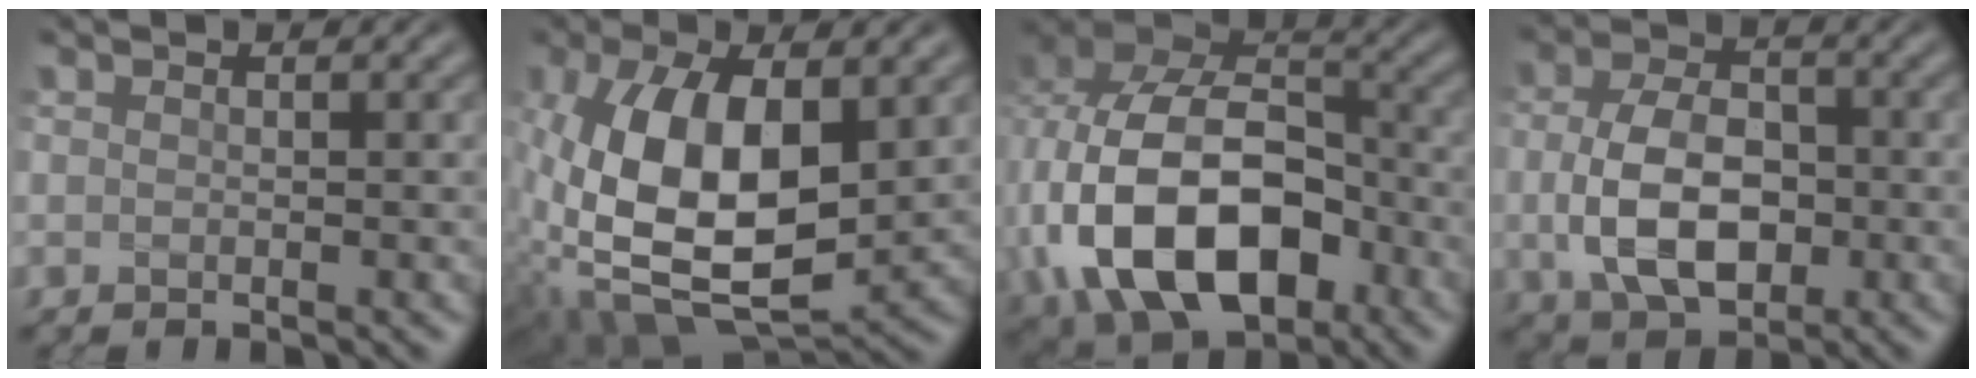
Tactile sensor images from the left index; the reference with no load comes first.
{"total": 11.9, "force": [0.3, 6.1, 10.2], "torque": [-0.206, -0.005, 0.008]}
{"total": 14.6, "force": [-3.5, 9.8, 10.2], "torque": [-0.203, -0.018, -0.063]}
{"total": 7.0, "force": [-0.8, 4.6, 5.3], "torque": [-0.113, -0.002, -0.017]}